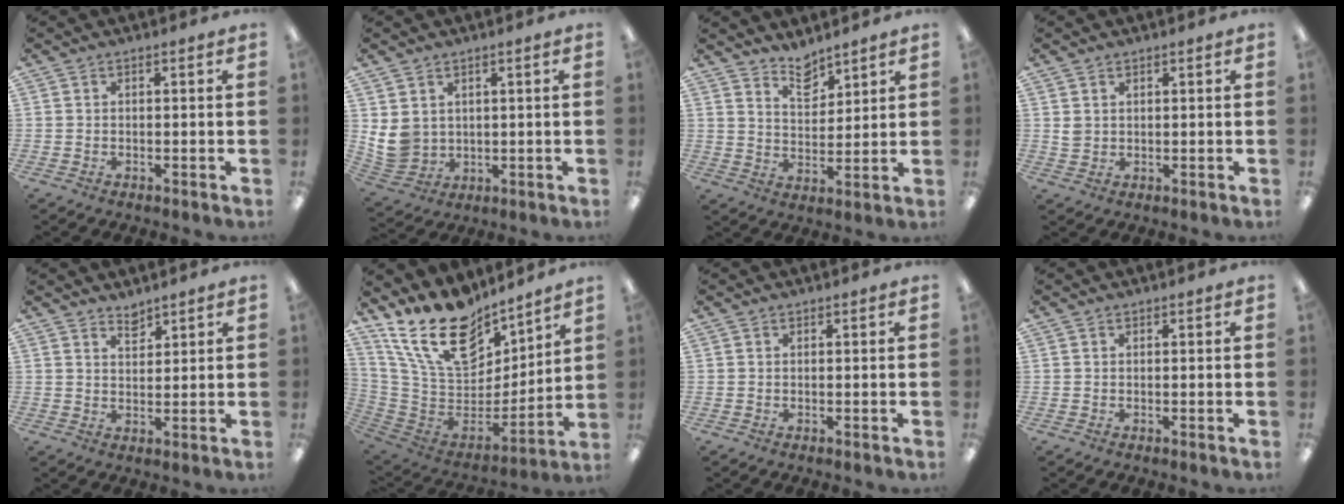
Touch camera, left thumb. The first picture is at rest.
{"total": 7.3, "force": [2.1, 6.5, 2.6], "torque": [-0.065, -0.011, 0.044]}
{"total": 7.0, "force": [6.2, 2.8, 1.7], "torque": [-0.022, -0.042, 0.112]}
{"total": 2.3, "force": [1.1, 1.9, 0.7], "torque": [-0.016, 0.001, 0.021]}
{"total": 3.2, "force": [3.0, 1.0, 0.4], "torque": [0.004, -0.025, 0.053]}
{"total": 22.0, "force": [14.8, 11.4, 11.6], "torque": [-0.220, -0.097, 0.271]}
{"total": 0.0}
{"total": 0.0}